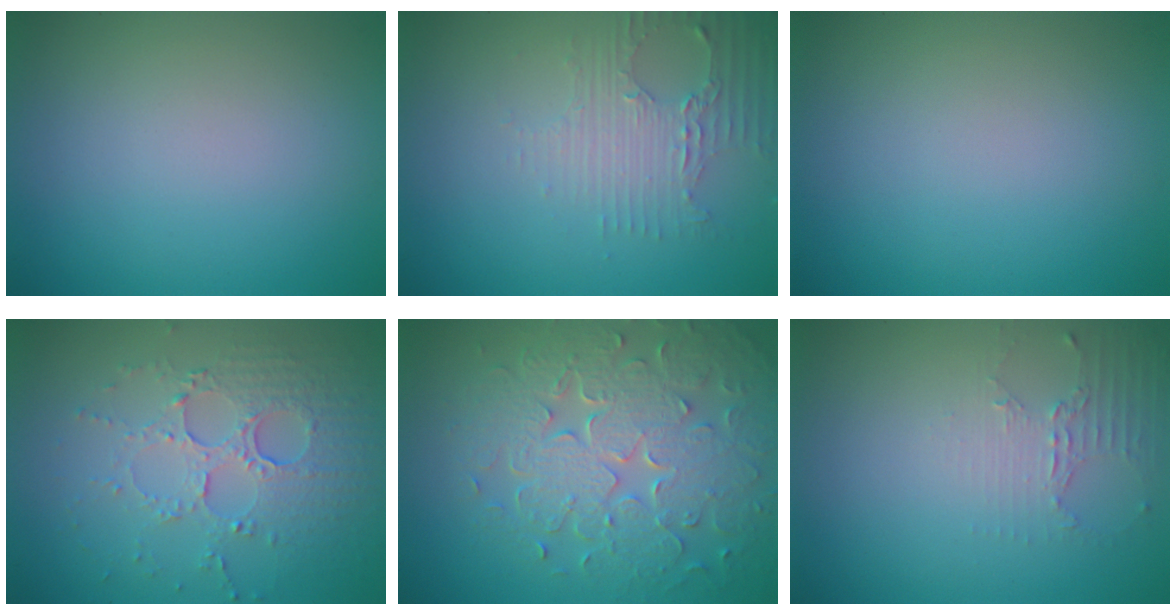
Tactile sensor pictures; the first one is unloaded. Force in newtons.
{"total": 3.3, "press": 2.6, "slide": 2.0}
{"total": 0.0}
{"total": 5.5, "press": 3.7, "slide": 4.1}
{"total": 8.6, "press": 6.1, "slide": 6.1}
{"total": 2.0, "press": 1.5, "slide": 1.4}